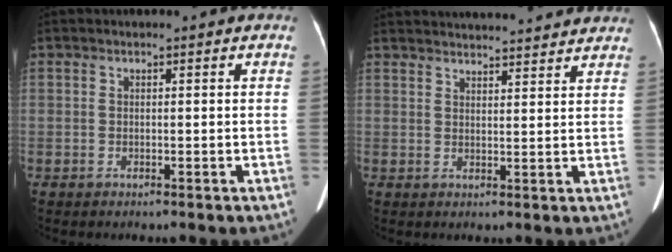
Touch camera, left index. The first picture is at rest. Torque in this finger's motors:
{"motor_torque": [0.92, -1.22, 0.25, 0.09]}